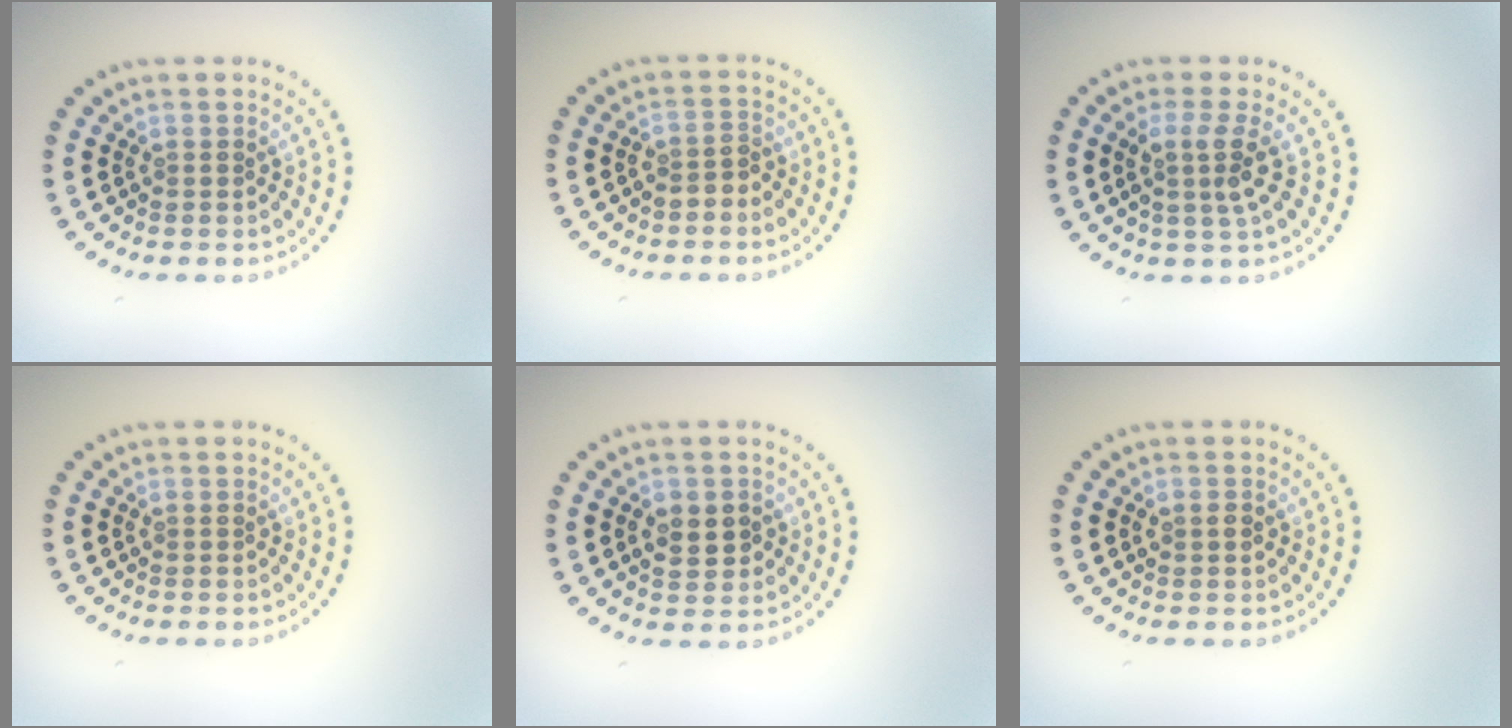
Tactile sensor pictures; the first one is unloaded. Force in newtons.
{"total": 1.4, "press": 1.2, "slide": 0.7}
{"total": 2.7, "press": 2.0, "slide": 1.8}
{"total": 0.0}
{"total": 2.4, "press": 2.3, "slide": 0.3}
{"total": 1.2, "press": 1.2, "slide": 0.1}